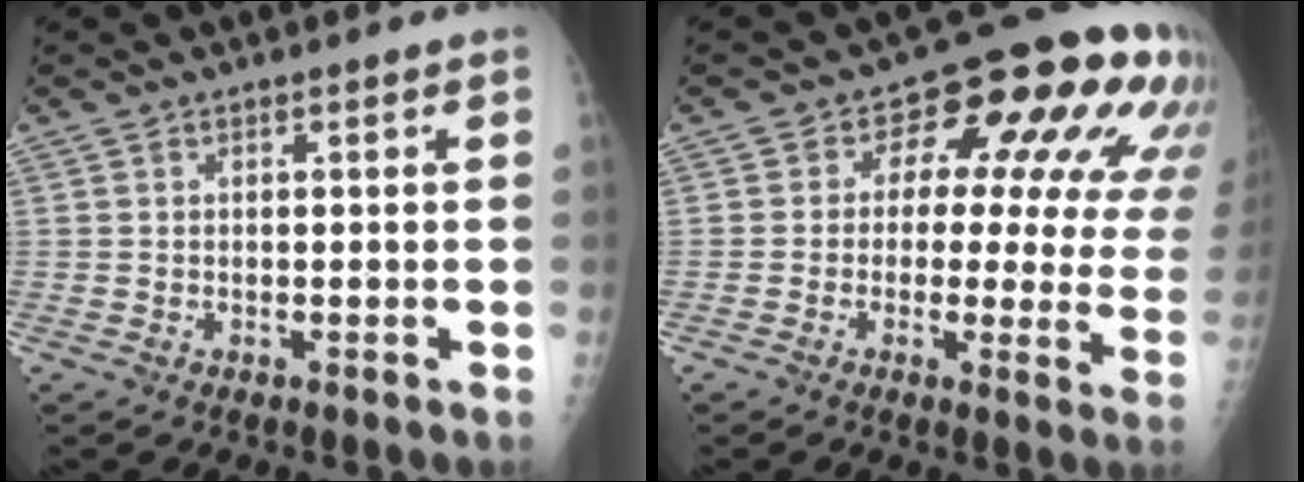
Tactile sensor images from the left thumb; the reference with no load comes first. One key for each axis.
{"total": 18.6, "fx": 5.8, "fy": 9.9, "fz": 14.6, "tx": -0.131, "ty": 0.010, "tz": 0.056}